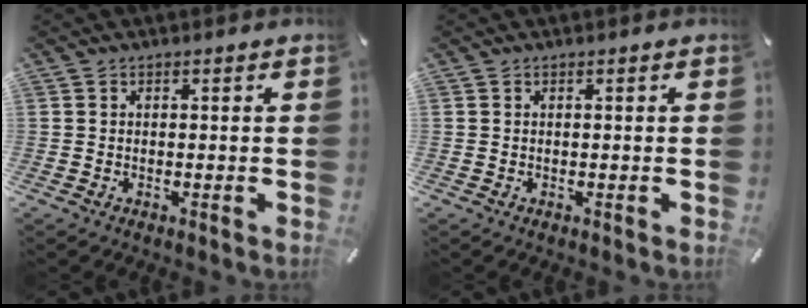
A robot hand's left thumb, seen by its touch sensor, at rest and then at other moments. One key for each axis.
{"total": 0.0}